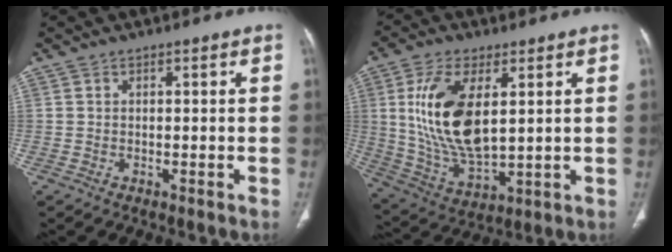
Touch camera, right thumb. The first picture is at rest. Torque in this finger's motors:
{"motor_torque": [-1.14, 2.19, 1.89, 0.62, 0.56]}